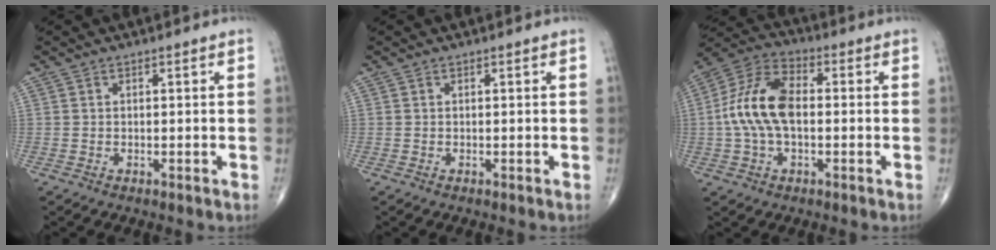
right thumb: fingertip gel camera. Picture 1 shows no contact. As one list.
[{"total": 0.0}, {"total": 13.1, "force": [-0.2, 7.4, 10.8], "torque": [-0.217, 0.032, -0.011]}]